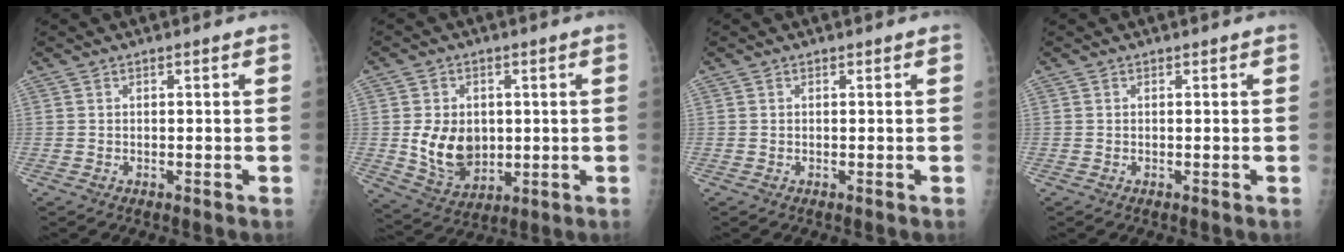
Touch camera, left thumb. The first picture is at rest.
{"total": 10.7, "force": [0.5, 8.1, 6.9], "torque": [-0.086, -0.015, 0.027]}
{"total": 0.0}
{"total": 0.0}